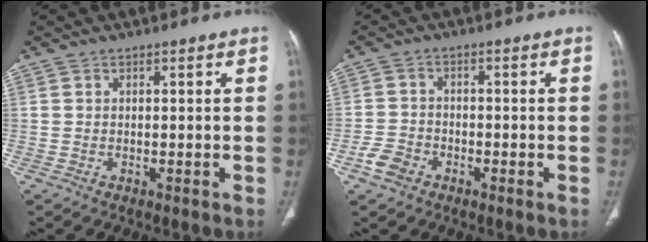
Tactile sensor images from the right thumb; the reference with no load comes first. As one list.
[{"total": 4.2, "force": [-2.4, 2.9, 1.8], "torque": [-0.032, 0.014, -0.046]}]